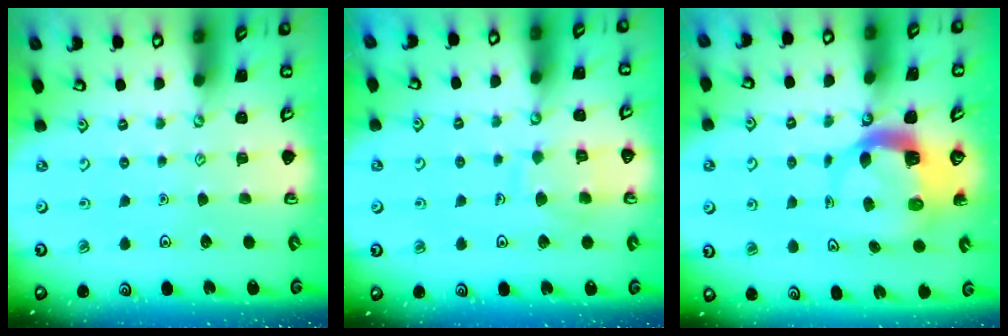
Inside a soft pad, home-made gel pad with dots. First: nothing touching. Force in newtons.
{"total": 8.0, "press": 8.0, "slide": 0.8}
{"total": 5.8, "press": 5.8, "slide": 0.6}